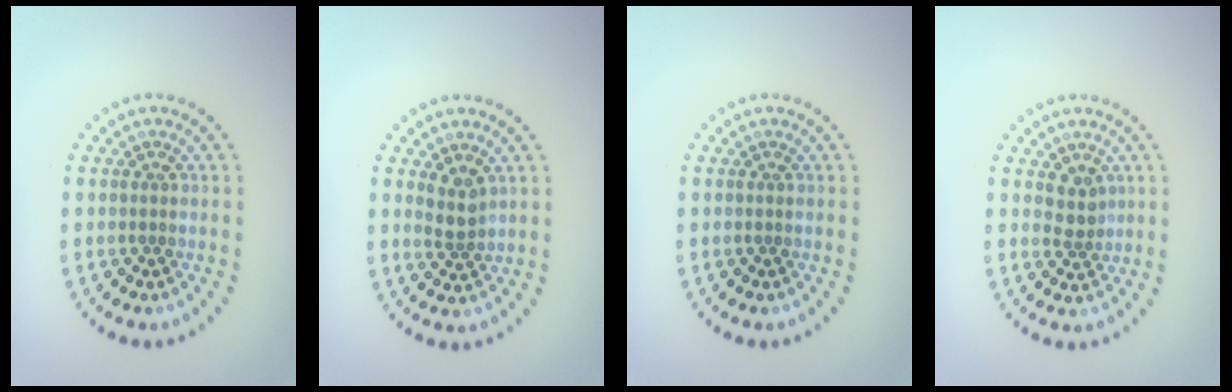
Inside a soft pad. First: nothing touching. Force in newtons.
{"total": 1.9, "press": 1.6, "slide": 1.0}
{"total": 0.0}
{"total": 1.9, "press": 1.5, "slide": 1.2}